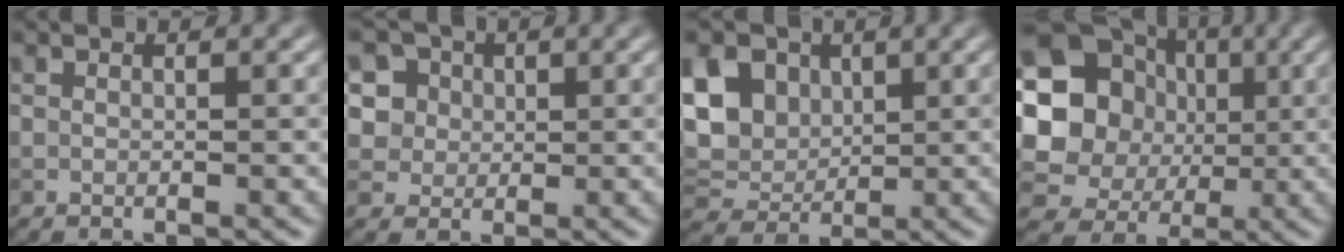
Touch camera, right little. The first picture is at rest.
{"total": 6.4, "force": [3.0, 5.2, 2.4], "torque": [-0.043, 0.017, 0.039]}
{"total": 7.9, "force": [2.6, 5.8, 4.6], "torque": [-0.113, 0.025, 0.039]}
{"total": 16.1, "force": [2.2, 14.7, 6.0], "torque": [-0.156, 0.024, 0.022]}